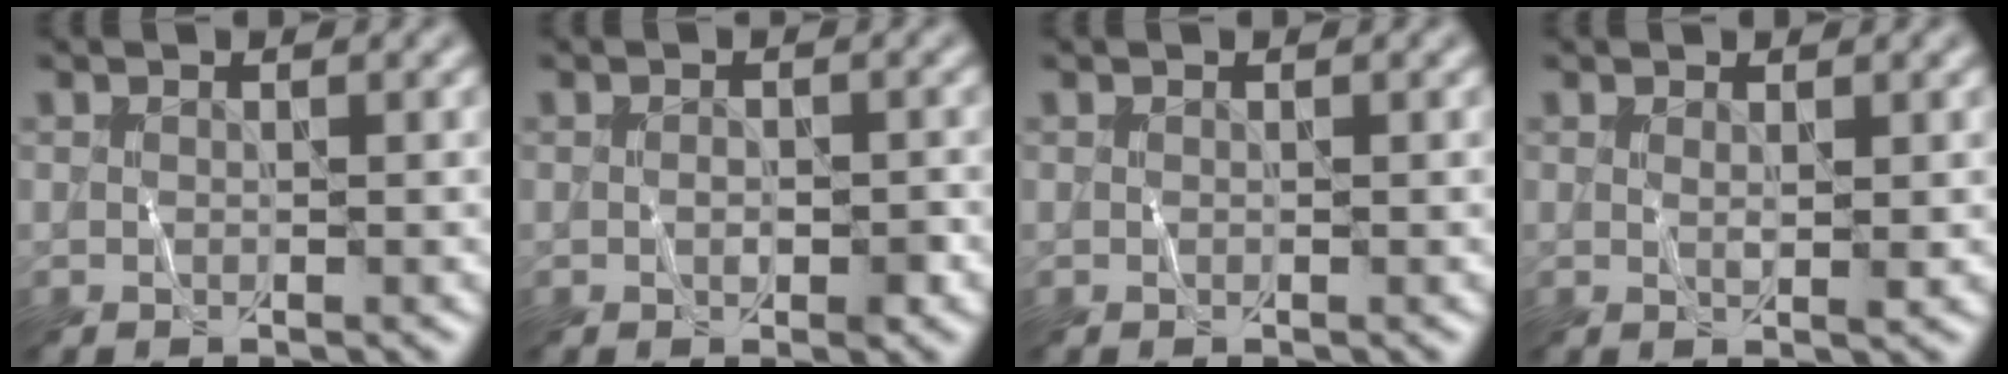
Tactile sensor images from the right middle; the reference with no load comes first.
{"total": 1.9, "force": [-0.4, 1.0, 1.5], "torque": [-0.023, 0.000, -0.007]}
{"total": 0.0}
{"total": 1.0, "force": [0.4, 0.1, 0.9], "torque": [-0.015, -0.003, 0.006]}